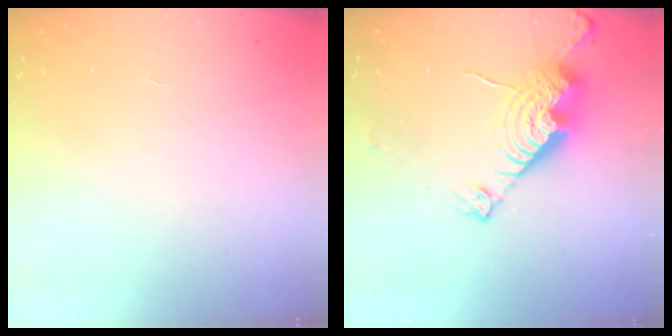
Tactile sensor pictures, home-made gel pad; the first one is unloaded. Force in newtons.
{"total": 13.6, "press": 13.6, "slide": 1.3}